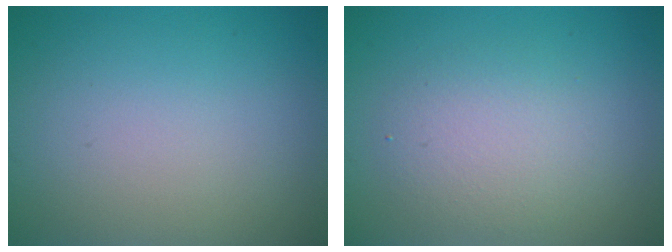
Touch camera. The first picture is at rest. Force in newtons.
{"total": 3.3, "press": 3.3, "slide": 0.2}